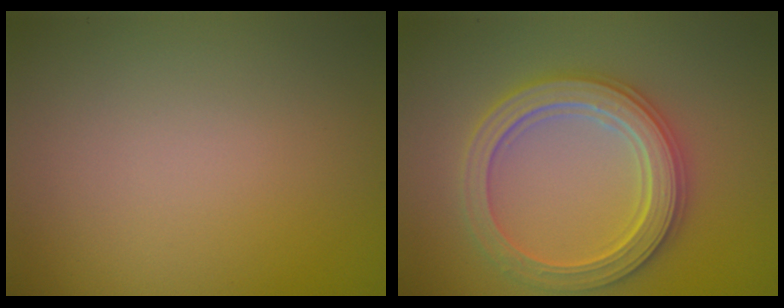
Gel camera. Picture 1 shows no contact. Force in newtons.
{"total": 5.4, "press": 5.3, "slide": 1.0}